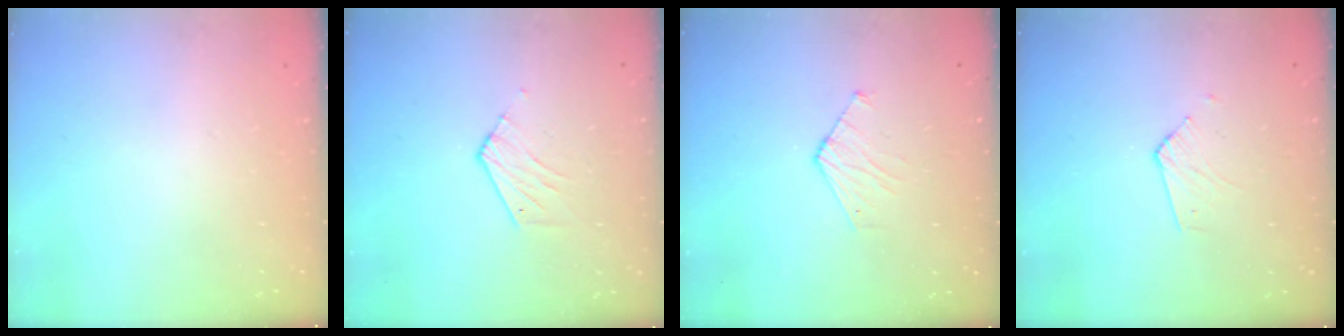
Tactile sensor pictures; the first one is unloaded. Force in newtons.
{"total": 3.9, "press": 3.9, "slide": 0.3}
{"total": 4.2, "press": 4.2, "slide": 0.4}
{"total": 2.9, "press": 2.9, "slide": 0.2}